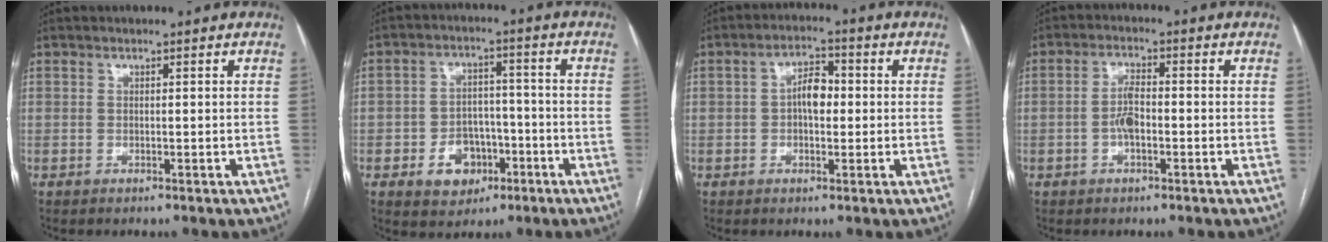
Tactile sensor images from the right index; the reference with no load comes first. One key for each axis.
{"total": 7.3, "fx": -3.0, "fy": 5.6, "fz": 3.6, "tx": -0.060, "ty": 0.016, "tz": -0.037}
{"total": 4.6, "fx": 0.0, "fy": 2.3, "fz": 4.0, "tx": -0.072, "ty": 0.014, "tz": -0.002}
{"total": 3.9, "fx": -0.9, "fy": 1.3, "fz": 3.5, "tx": -0.075, "ty": 0.006, "tz": -0.018}